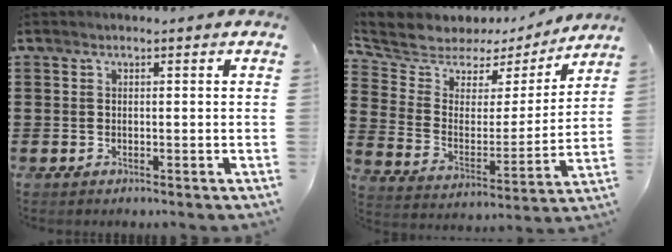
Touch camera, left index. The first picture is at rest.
{"total": 6.0, "force": [5.4, 2.6, 0.3], "torque": [-0.050, -0.040, 0.091]}